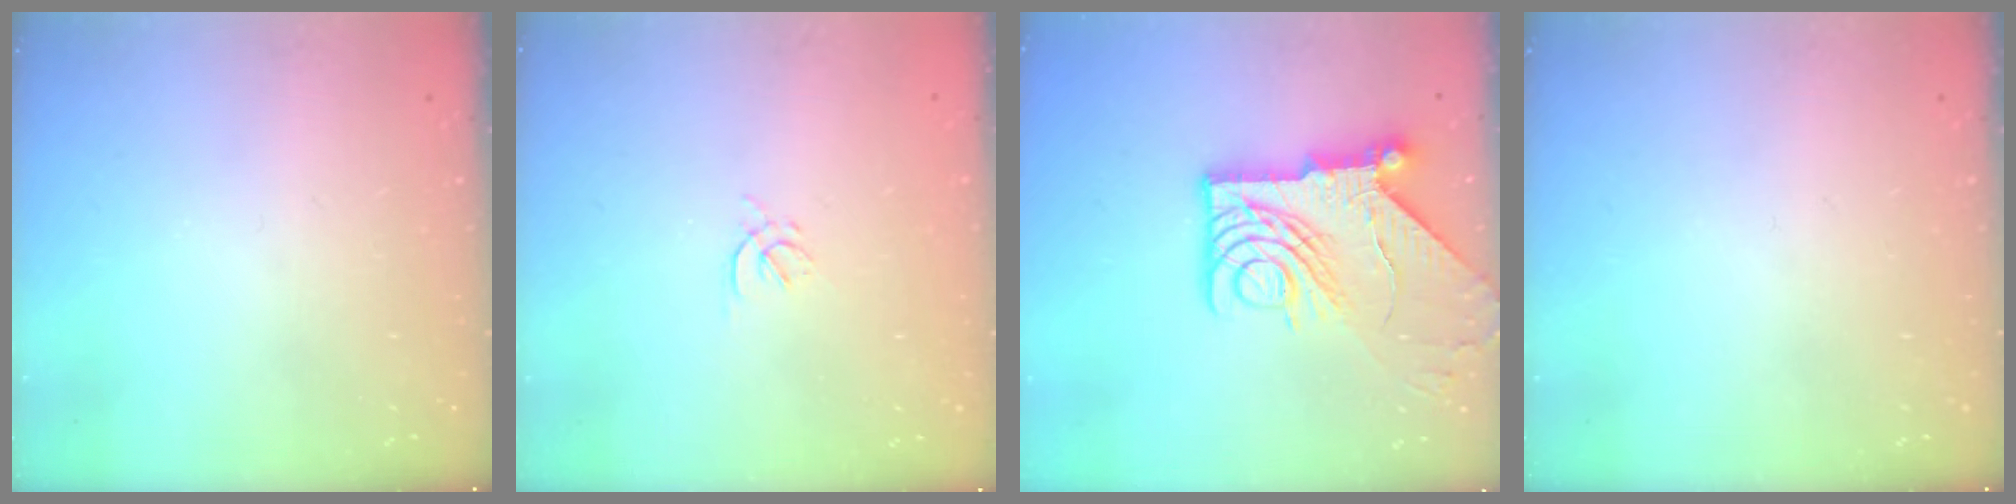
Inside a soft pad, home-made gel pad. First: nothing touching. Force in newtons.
{"total": 1.7, "press": 1.6, "slide": 0.6}
{"total": 15.2, "press": 15.1, "slide": 1.8}
{"total": 0.0}